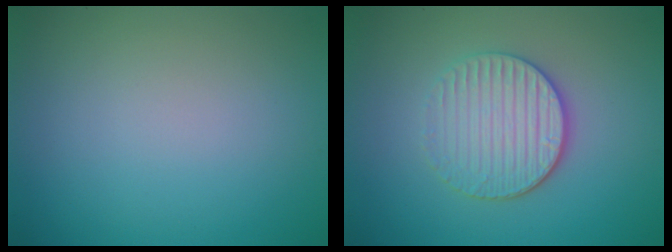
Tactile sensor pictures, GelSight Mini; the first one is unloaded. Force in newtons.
{"total": 3.9, "press": 3.4, "slide": 1.9}